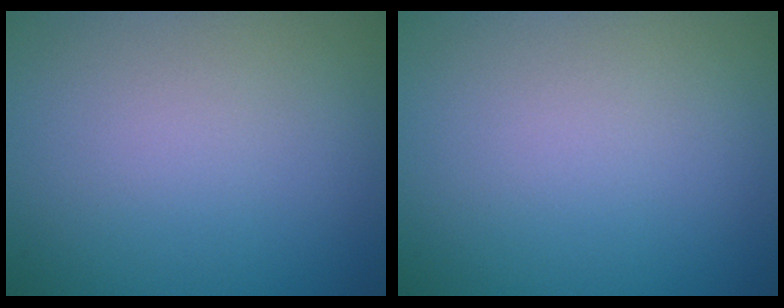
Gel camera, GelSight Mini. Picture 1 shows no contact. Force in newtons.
{"total": 0.0}